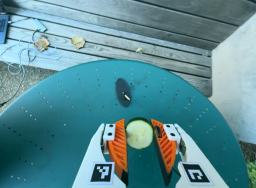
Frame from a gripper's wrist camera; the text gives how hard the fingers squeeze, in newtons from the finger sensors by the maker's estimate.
{"total": 11.7, "left": 11.7, "right": 11.7}